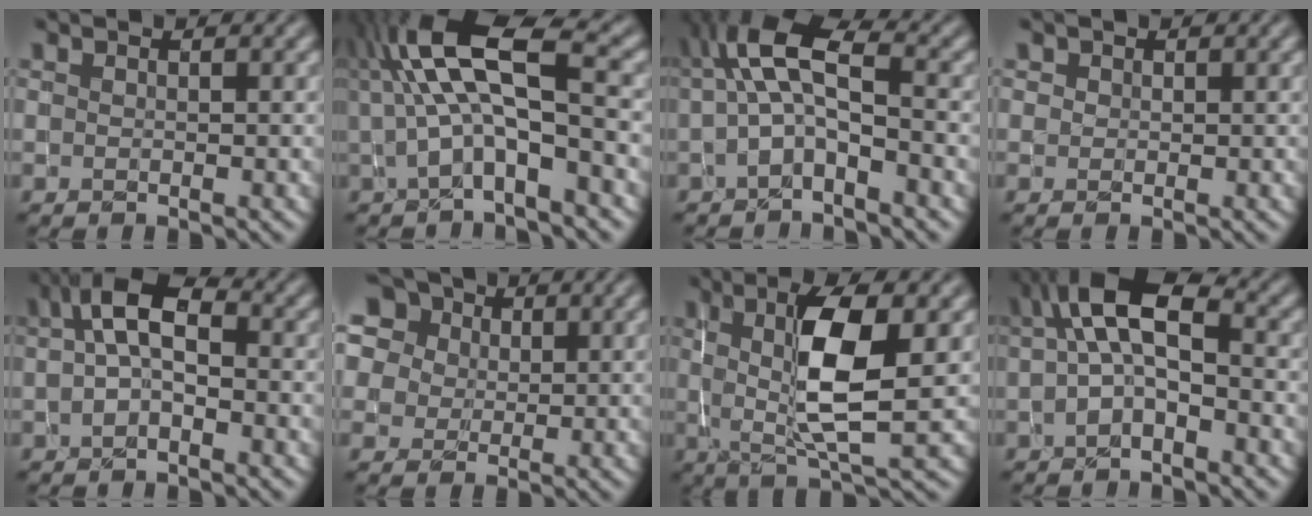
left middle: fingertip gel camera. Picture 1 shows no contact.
{"total": 8.9, "force": [1.4, 3.0, 8.3], "torque": [-0.166, 0.013, 0.019]}
{"total": 4.9, "force": [-0.1, 1.8, 4.5], "torque": [-0.085, 0.012, -0.010]}
{"total": 0.5, "force": [0.0, 0.5, -0.2], "torque": [0.008, -0.001, 0.001]}
{"total": 5.3, "force": [0.5, 2.9, 4.4], "torque": [-0.076, 0.021, -0.004]}
{"total": 12.5, "force": [6.4, 9.1, 5.6], "torque": [-0.145, 0.040, 0.096]}
{"total": 7.1, "force": [0.8, 1.8, 6.8], "torque": [-0.119, -0.003, 0.014]}
{"total": 5.5, "force": [0.4, 2.5, 4.9], "torque": [-0.088, 0.015, 0.000]}